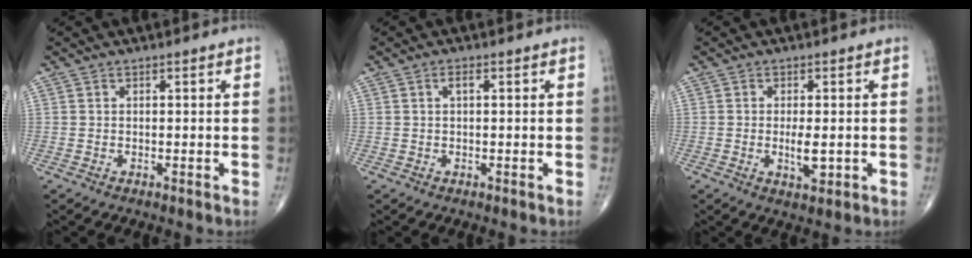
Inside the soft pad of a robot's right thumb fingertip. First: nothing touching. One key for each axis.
{"total": 1.4, "fx": 0.4, "fy": 0.5, "fz": 1.3, "tx": -0.026, "ty": 0.002, "tz": 0.006}
{"total": 4.1, "fx": -0.6, "fy": 1.6, "fz": 3.7, "tx": -0.060, "ty": -0.007, "tz": -0.008}